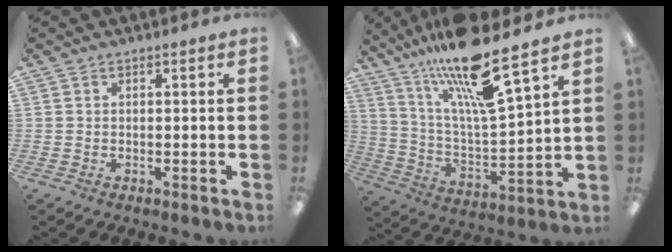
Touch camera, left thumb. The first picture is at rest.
{"total": 18.0, "force": [14.3, 2.0, 10.7], "torque": [-0.207, -0.090, 0.237]}